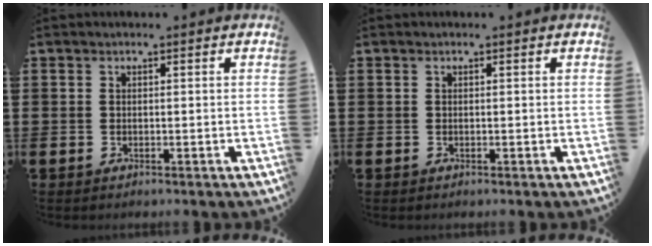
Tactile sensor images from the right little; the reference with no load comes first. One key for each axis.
{"total": 0.0}